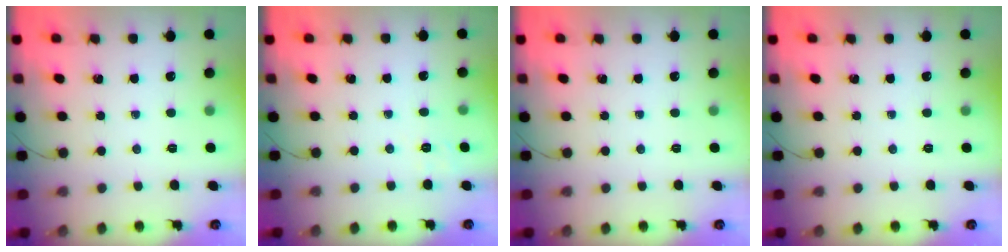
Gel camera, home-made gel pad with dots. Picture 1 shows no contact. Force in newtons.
{"total": 1.9, "press": 0.8, "slide": 1.7}
{"total": 0.0}
{"total": 0.0}